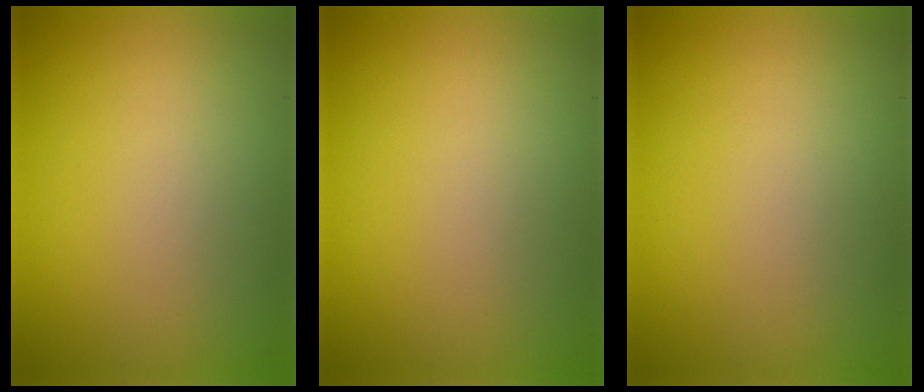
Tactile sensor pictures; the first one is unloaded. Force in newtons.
{"total": 0.0}
{"total": 0.0}